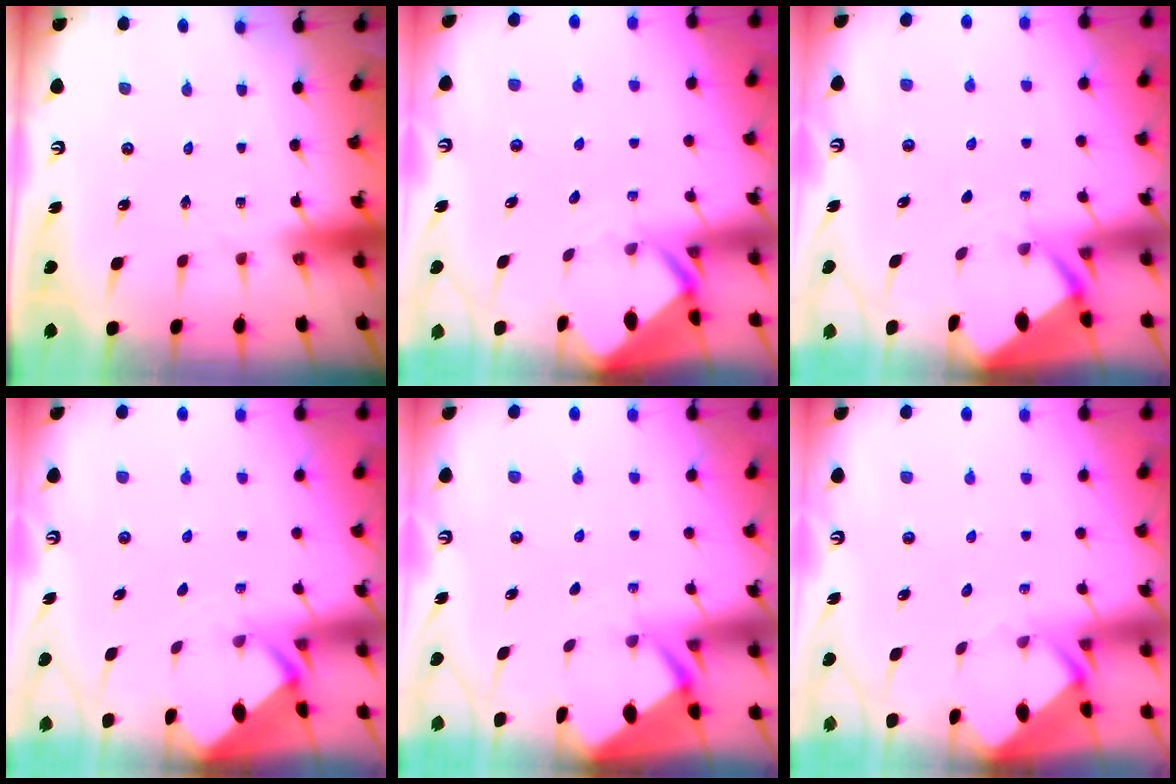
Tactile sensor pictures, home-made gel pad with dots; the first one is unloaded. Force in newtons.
{"total": 3.3, "press": 3.3, "slide": 0.1}
{"total": 2.4, "press": 2.4, "slide": 0.3}
{"total": 1.9, "press": 1.9, "slide": 0.1}
{"total": 2.7, "press": 2.7, "slide": 0.3}
{"total": 3.4, "press": 3.4, "slide": 0.2}